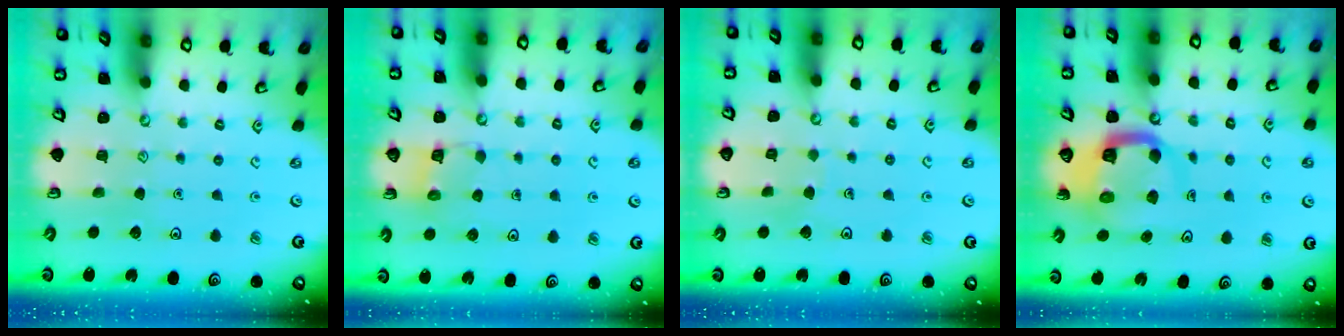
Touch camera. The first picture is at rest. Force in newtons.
{"total": 4.2, "press": 4.2, "slide": 0.3}
{"total": 2.2, "press": 2.2, "slide": 0.1}
{"total": 9.2, "press": 9.1, "slide": 1.2}